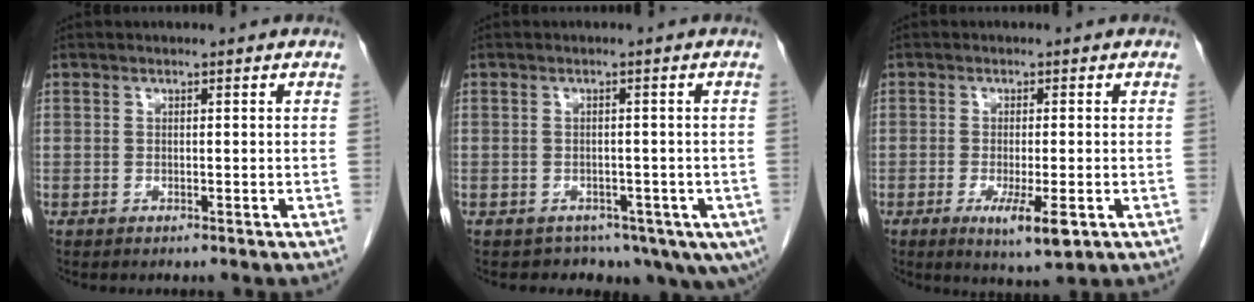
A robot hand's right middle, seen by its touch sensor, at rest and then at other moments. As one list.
[{"total": 8.2, "force": [-4.9, 5.7, 3.4], "torque": [-0.044, 0.001, -0.054]}, {"total": 5.7, "force": [-2.3, 1.0, 5.1], "torque": [-0.089, -0.014, -0.031]}]